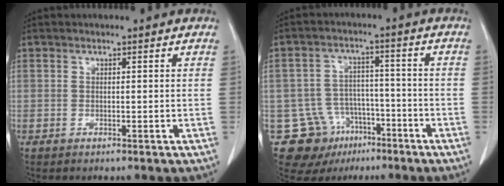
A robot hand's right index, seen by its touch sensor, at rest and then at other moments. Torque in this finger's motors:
{"motor_torque": [-0.23, 0.02, -0.52, -0.21]}